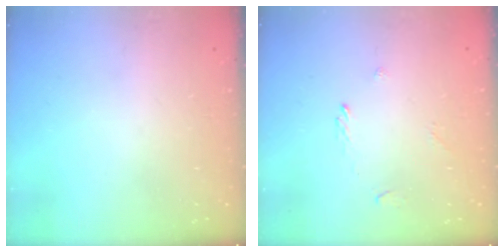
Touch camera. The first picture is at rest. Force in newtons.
{"total": 1.6, "press": 1.5, "slide": 0.5}